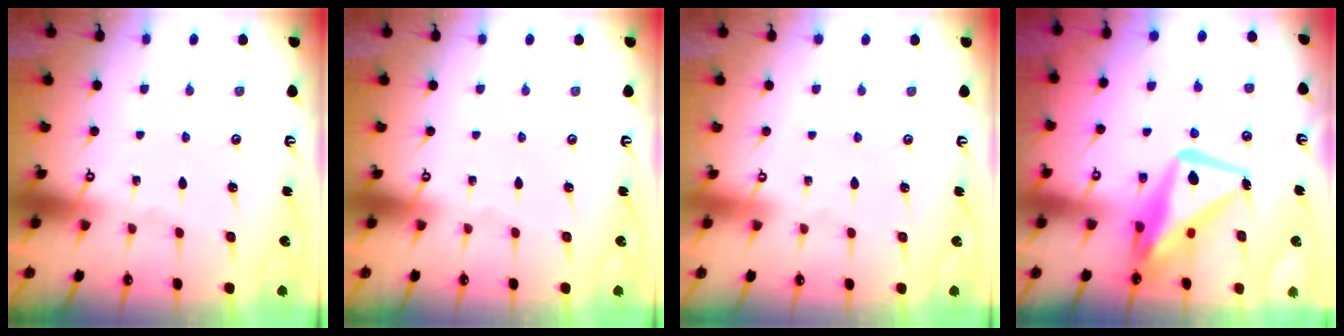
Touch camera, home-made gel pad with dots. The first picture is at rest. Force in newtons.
{"total": 0.0}
{"total": 4.0, "press": 4.0, "slide": 0.1}
{"total": 14.8, "press": 14.8, "slide": 1.4}